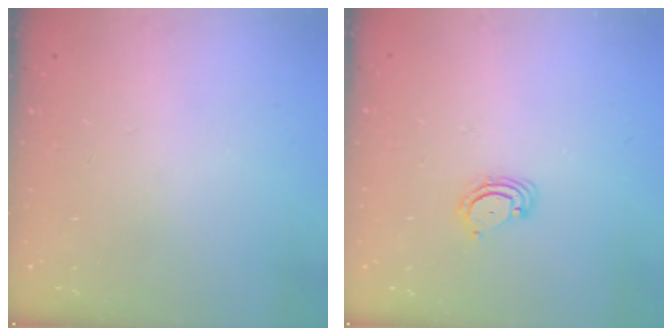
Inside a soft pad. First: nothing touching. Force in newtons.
{"total": 3.8, "press": 3.8, "slide": 0.3}